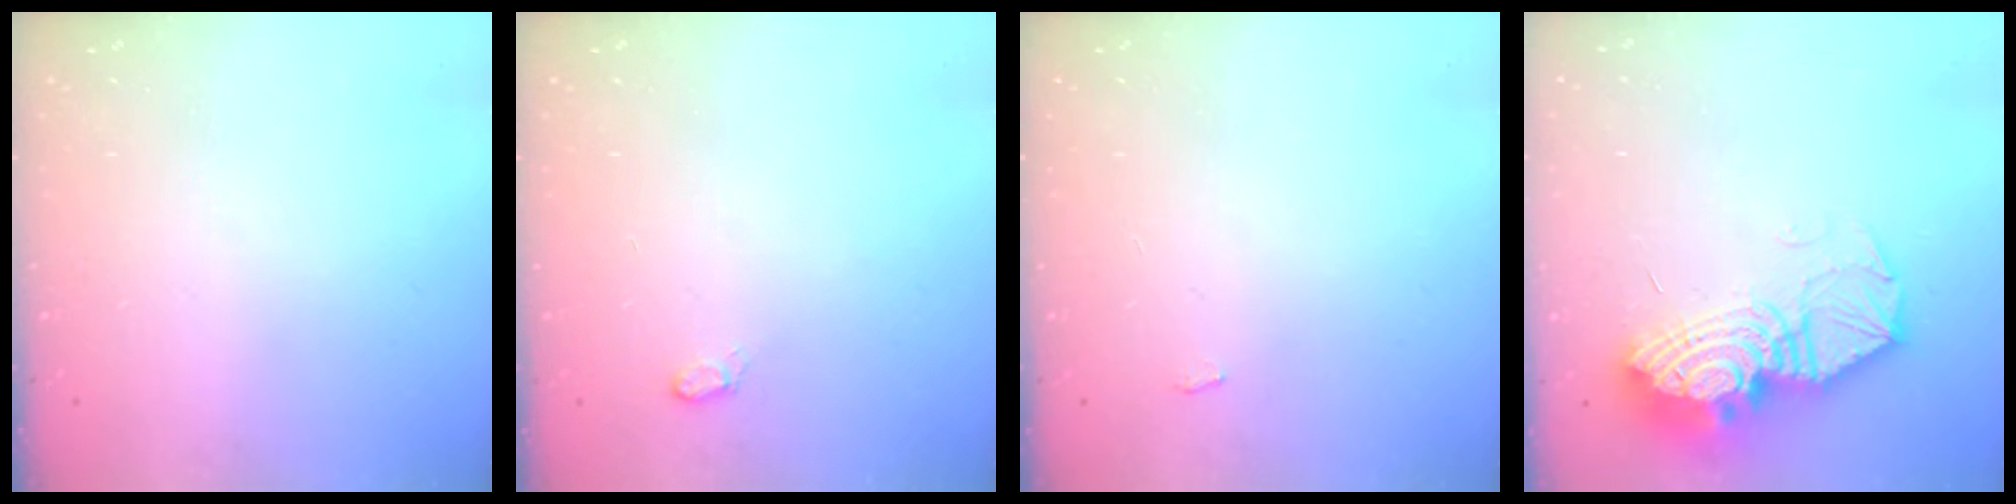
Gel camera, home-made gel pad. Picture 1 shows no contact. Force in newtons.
{"total": 4.8, "press": 4.8, "slide": 0.6}
{"total": 2.8, "press": 2.8, "slide": 0.3}
{"total": 17.0, "press": 16.9, "slide": 1.5}